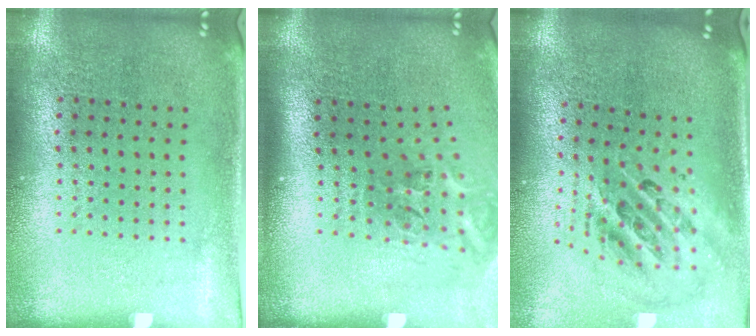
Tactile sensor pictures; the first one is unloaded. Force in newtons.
{"total": 2.3, "press": 1.4, "slide": 1.8}
{"total": 2.5, "press": 1.7, "slide": 1.8}